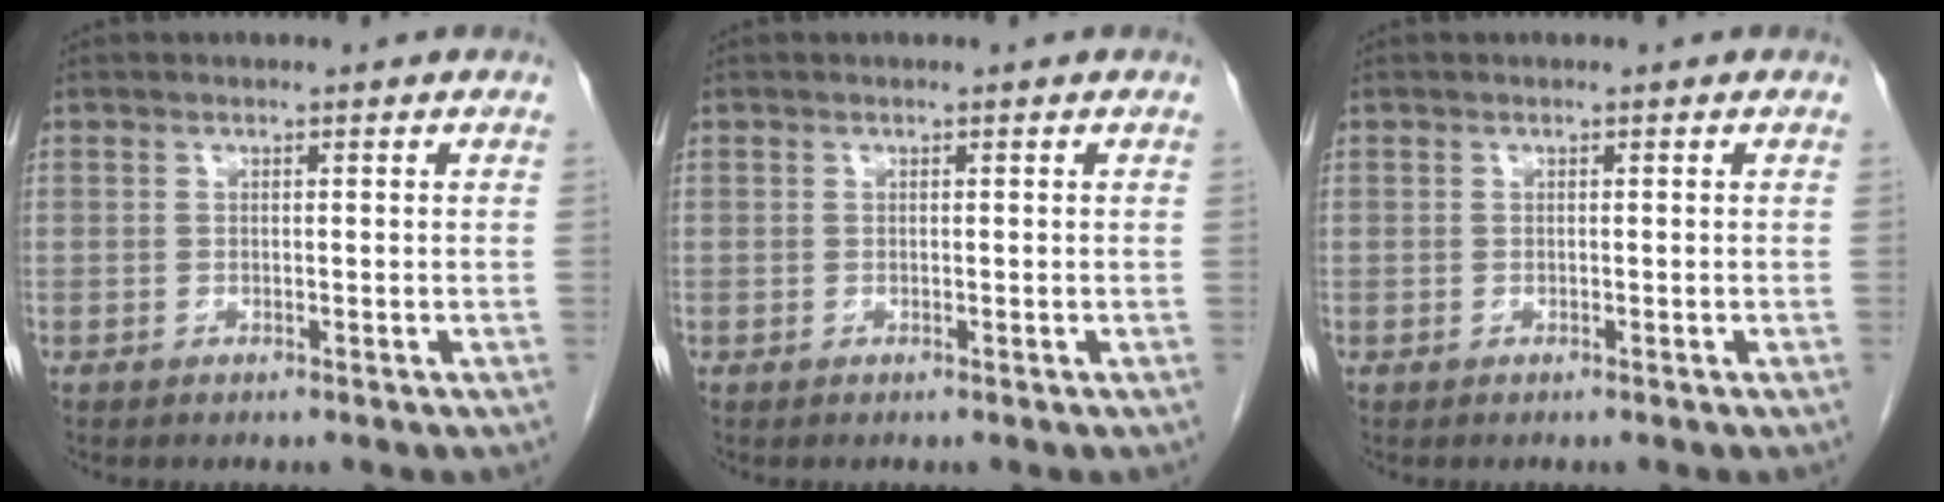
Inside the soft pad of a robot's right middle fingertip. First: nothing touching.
{"total": 0.0}
{"total": 0.0}